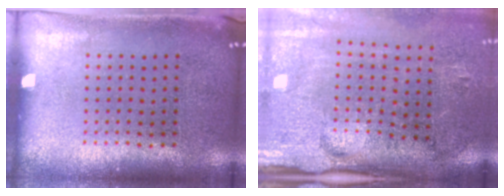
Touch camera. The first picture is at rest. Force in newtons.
{"total": 4.5, "press": 3.6, "slide": 2.6}